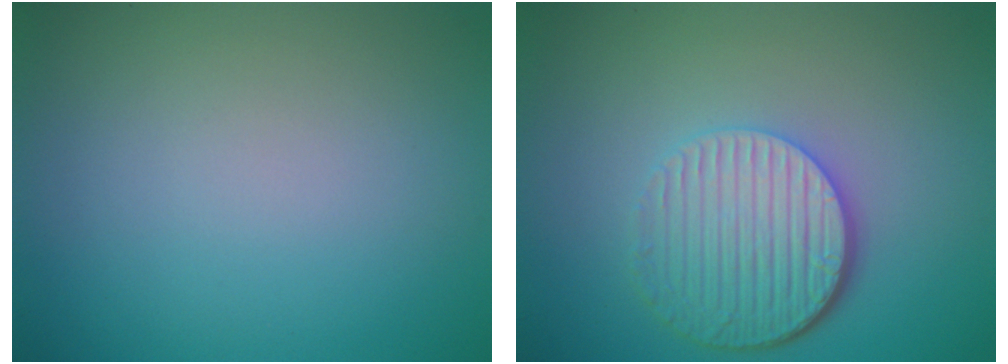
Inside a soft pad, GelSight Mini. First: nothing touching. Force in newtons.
{"total": 5.6, "press": 4.1, "slide": 3.9}